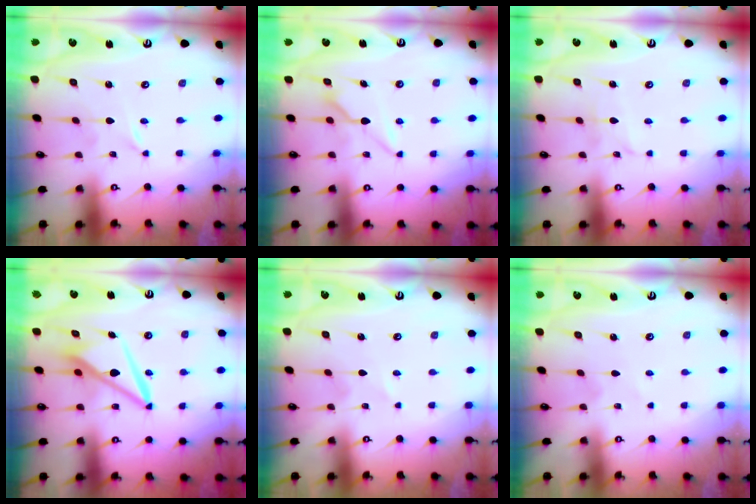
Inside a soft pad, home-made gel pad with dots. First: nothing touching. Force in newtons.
{"total": 7.5, "press": 7.5, "slide": 0.8}
{"total": 2.6, "press": 2.5, "slide": 0.3}
{"total": 9.2, "press": 9.1, "slide": 1.6}
{"total": 0.8, "press": 0.8, "slide": 0.2}
{"total": 2.3, "press": 2.3, "slide": 0.3}